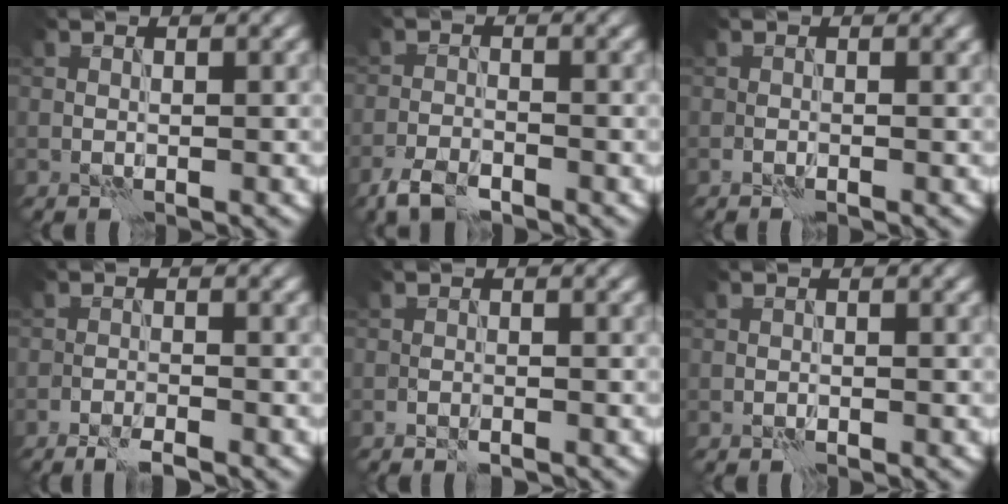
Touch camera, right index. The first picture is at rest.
{"total": 3.0, "force": [-2.3, 1.0, 1.6], "torque": [-0.033, -0.002, -0.052]}
{"total": 0.0}
{"total": 1.8, "force": [-1.4, 0.0, 1.1], "torque": [-0.025, -0.003, -0.030]}
{"total": 0.8, "force": [-0.6, 0.2, 0.4], "torque": [-0.011, -0.002, -0.009]}
{"total": 0.0}